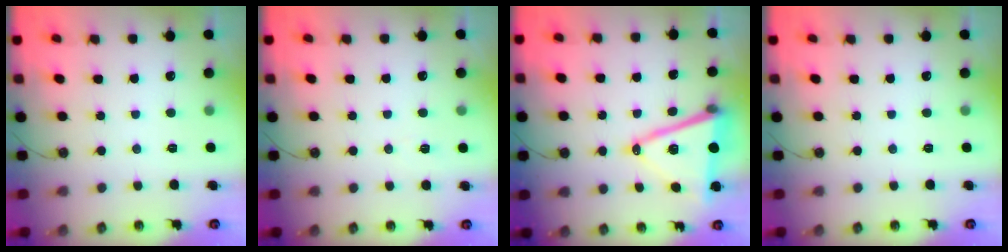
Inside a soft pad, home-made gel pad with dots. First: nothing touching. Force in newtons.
{"total": 5.0, "press": 4.8, "slide": 1.4}
{"total": 15.3, "press": 14.9, "slide": 3.7}
{"total": 0.0}